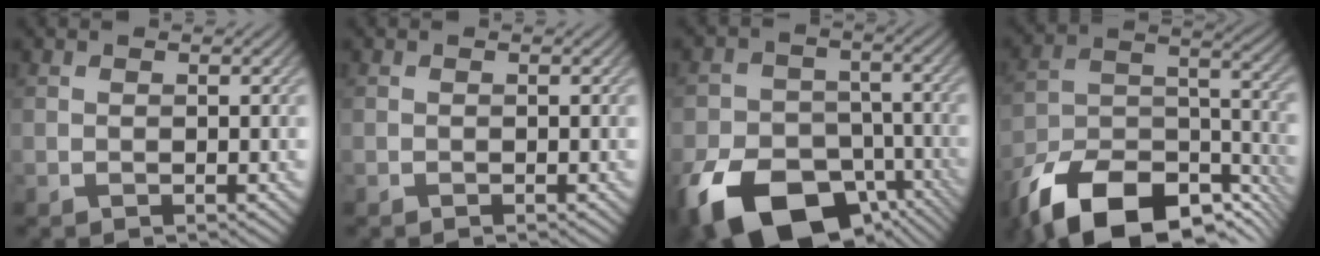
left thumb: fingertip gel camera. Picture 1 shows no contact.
{"total": 0.0}
{"total": 15.9, "force": [-8.7, 10.2, 8.6], "torque": [-0.178, -0.049, -0.144]}
{"total": 16.3, "force": [-11.7, 7.3, 8.8], "torque": [-0.185, -0.022, -0.199]}